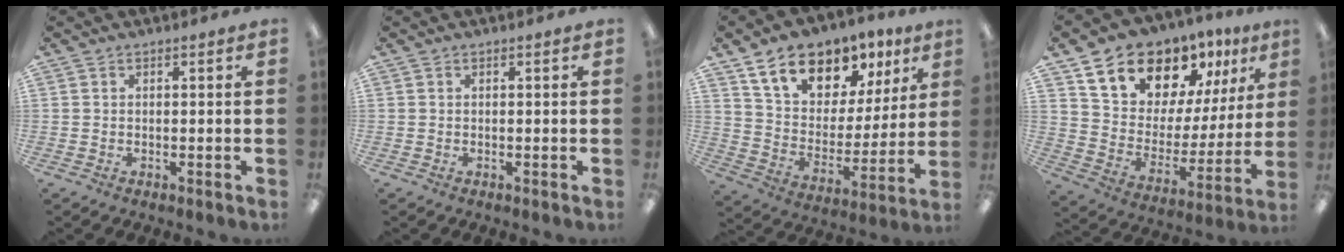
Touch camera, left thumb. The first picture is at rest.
{"total": 0.0}
{"total": 15.6, "force": [11.1, 9.1, 6.1], "torque": [-0.108, -0.064, 0.203]}
{"total": 16.8, "force": [13.3, 8.8, 5.3], "torque": [-0.102, -0.098, 0.241]}